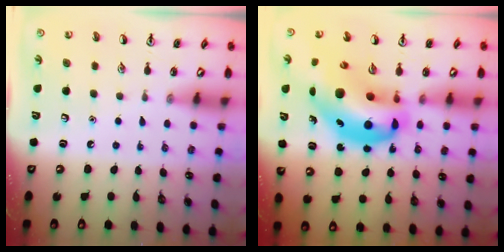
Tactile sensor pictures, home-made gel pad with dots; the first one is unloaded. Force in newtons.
{"total": 20.8, "press": 20.0, "slide": 5.8}